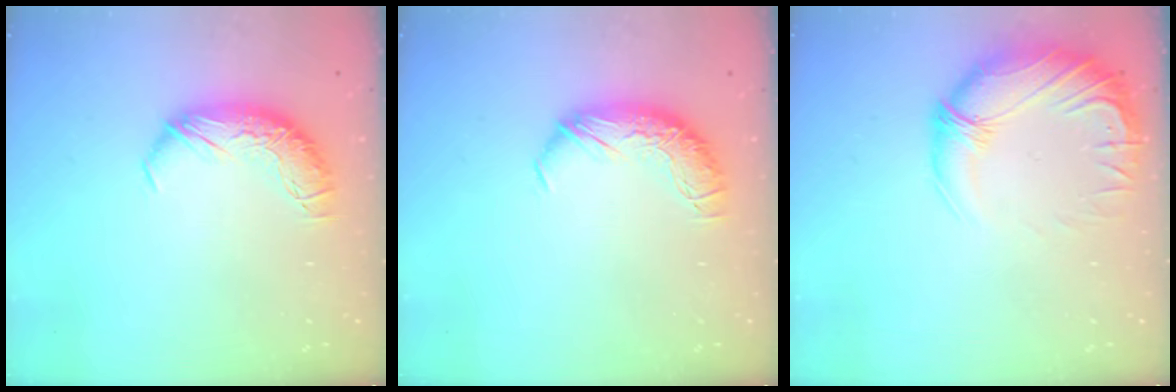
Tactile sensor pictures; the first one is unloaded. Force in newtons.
{"total": 0.0}
{"total": 4.1, "press": 1.2, "slide": 3.9}